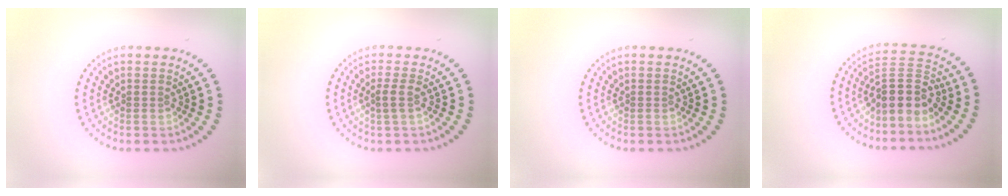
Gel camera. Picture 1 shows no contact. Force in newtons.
{"total": 1.0, "press": 0.8, "slide": 0.6}
{"total": 0.0}
{"total": 3.8, "press": 3.2, "slide": 2.1}